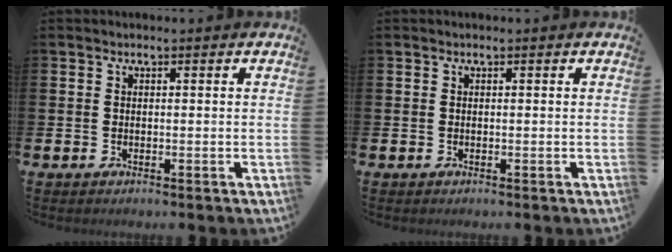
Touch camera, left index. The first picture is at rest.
{"total": 0.0}